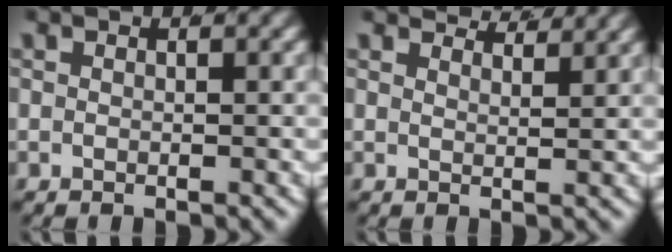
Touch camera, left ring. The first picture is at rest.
{"total": 3.7, "force": [3.6, -0.1, 1.0], "torque": [-0.008, -0.002, 0.059]}